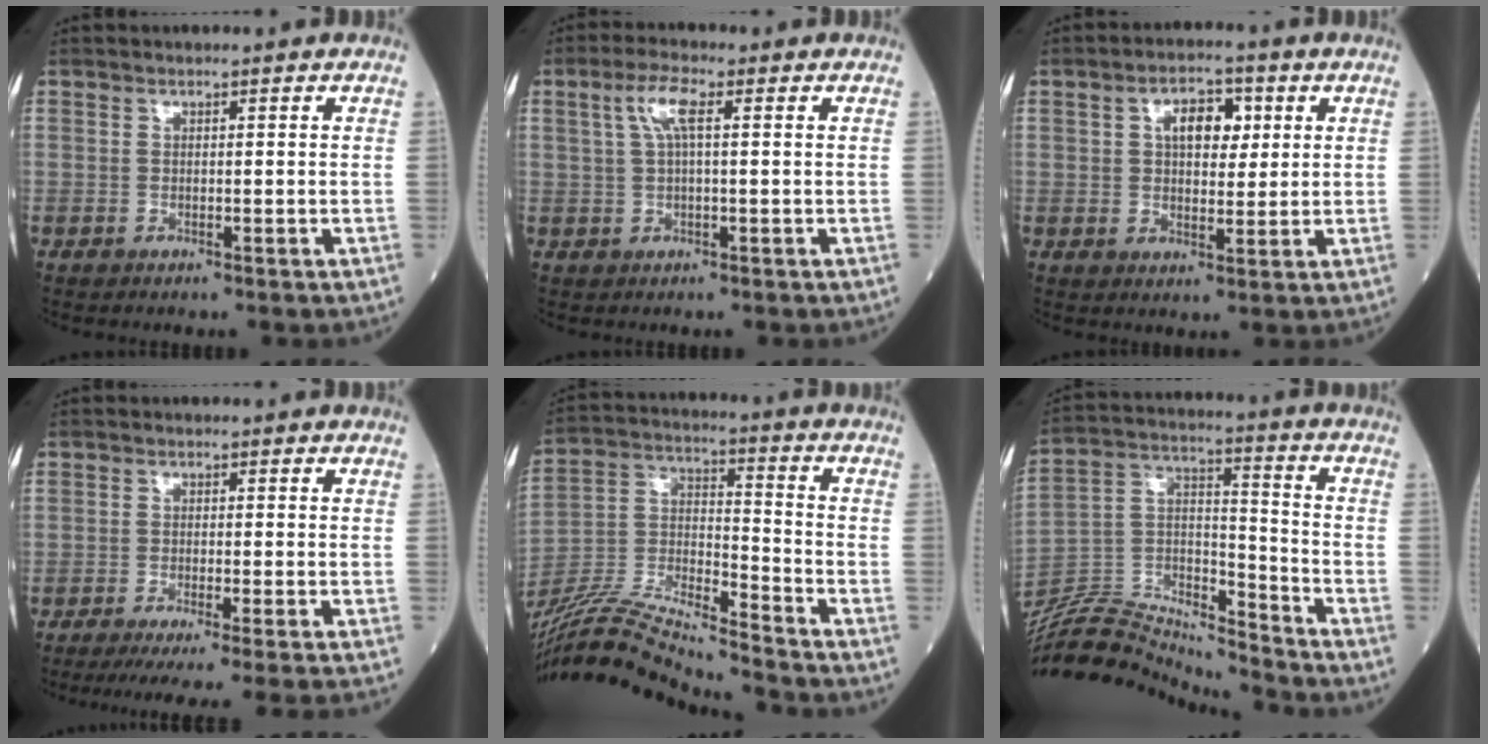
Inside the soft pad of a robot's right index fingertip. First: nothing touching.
{"total": 4.3, "force": [1.5, 0.8, 4.0], "torque": [-0.085, 0.018, 0.034]}
{"total": 6.3, "force": [2.0, 3.3, 5.0], "torque": [-0.079, 0.013, 0.032]}
{"total": 11.7, "force": [-10.3, -2.1, 5.3], "torque": [-0.045, -0.036, -0.148]}
{"total": 20.8, "force": [-19.5, -0.3, 7.4], "torque": [-0.164, -0.011, -0.348]}
{"total": 17.9, "force": [-17.7, 0.7, 2.8], "torque": [-0.054, 0.040, -0.317]}